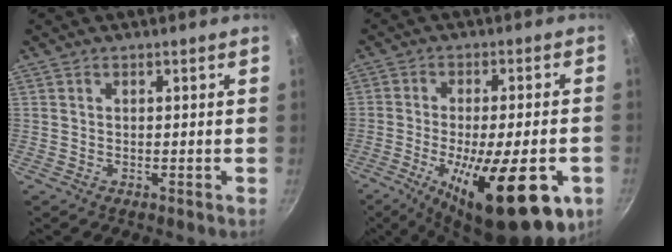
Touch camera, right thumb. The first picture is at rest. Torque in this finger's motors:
{"motor_torque": [0.74, 0.70, 1.91, -0.86, 0.22]}